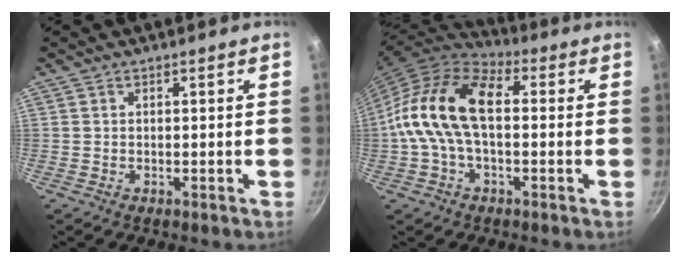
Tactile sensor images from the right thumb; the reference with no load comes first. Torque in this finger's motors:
{"motor_torque": [0.37, 1.47, 1.08, -0.95, 0.44]}